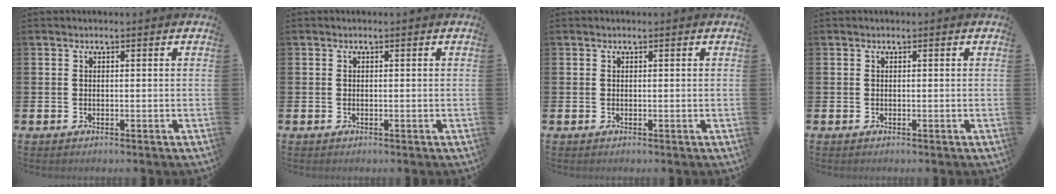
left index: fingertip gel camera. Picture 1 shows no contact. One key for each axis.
{"total": 0.0}
{"total": 0.0}
{"total": 0.0}